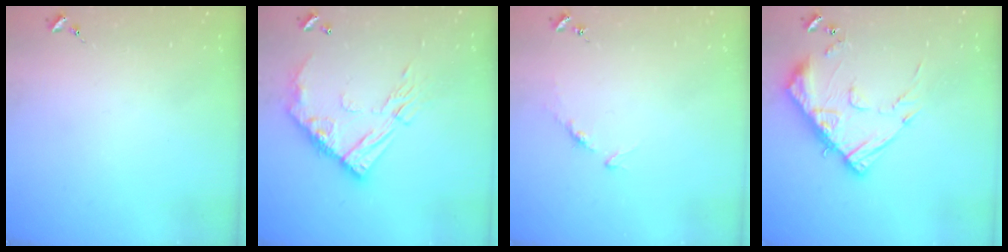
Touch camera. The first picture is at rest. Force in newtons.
{"total": 14.5, "press": 14.5, "slide": 1.1}
{"total": 4.9, "press": 4.8, "slide": 0.6}
{"total": 14.2, "press": 14.2, "slide": 1.2}